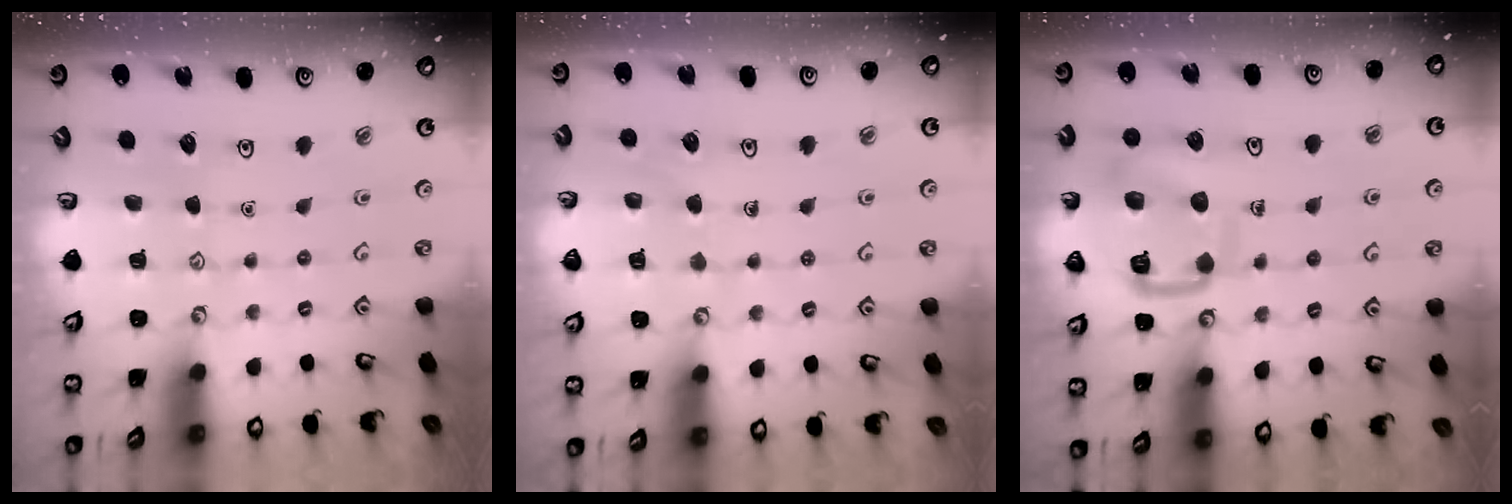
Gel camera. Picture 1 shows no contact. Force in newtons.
{"total": 4.6, "press": 4.6, "slide": 0.4}
{"total": 12.8, "press": 12.8, "slide": 1.3}